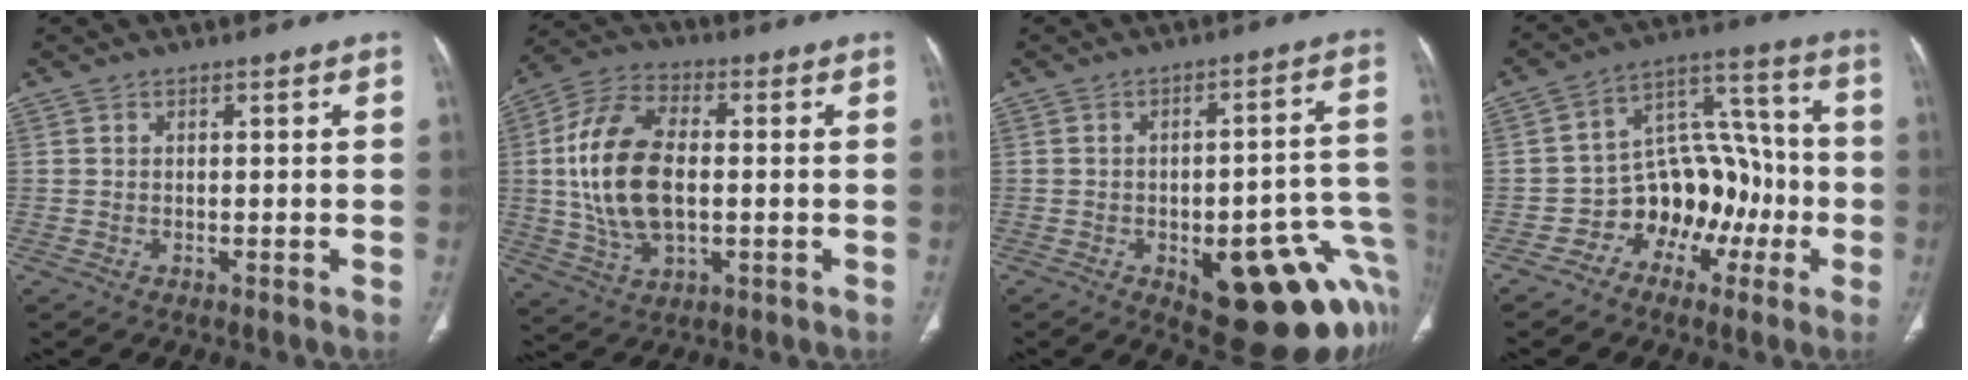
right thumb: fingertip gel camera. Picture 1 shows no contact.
{"total": 16.9, "force": [0.2, 9.5, 14.0], "torque": [-0.275, 0.015, 0.007]}
{"total": 24.0, "force": [-7.5, 9.1, 20.9], "torque": [-0.190, 0.034, -0.074]}
{"total": 14.1, "force": [-5.0, 10.3, 8.2], "torque": [-0.066, 0.077, -0.081]}